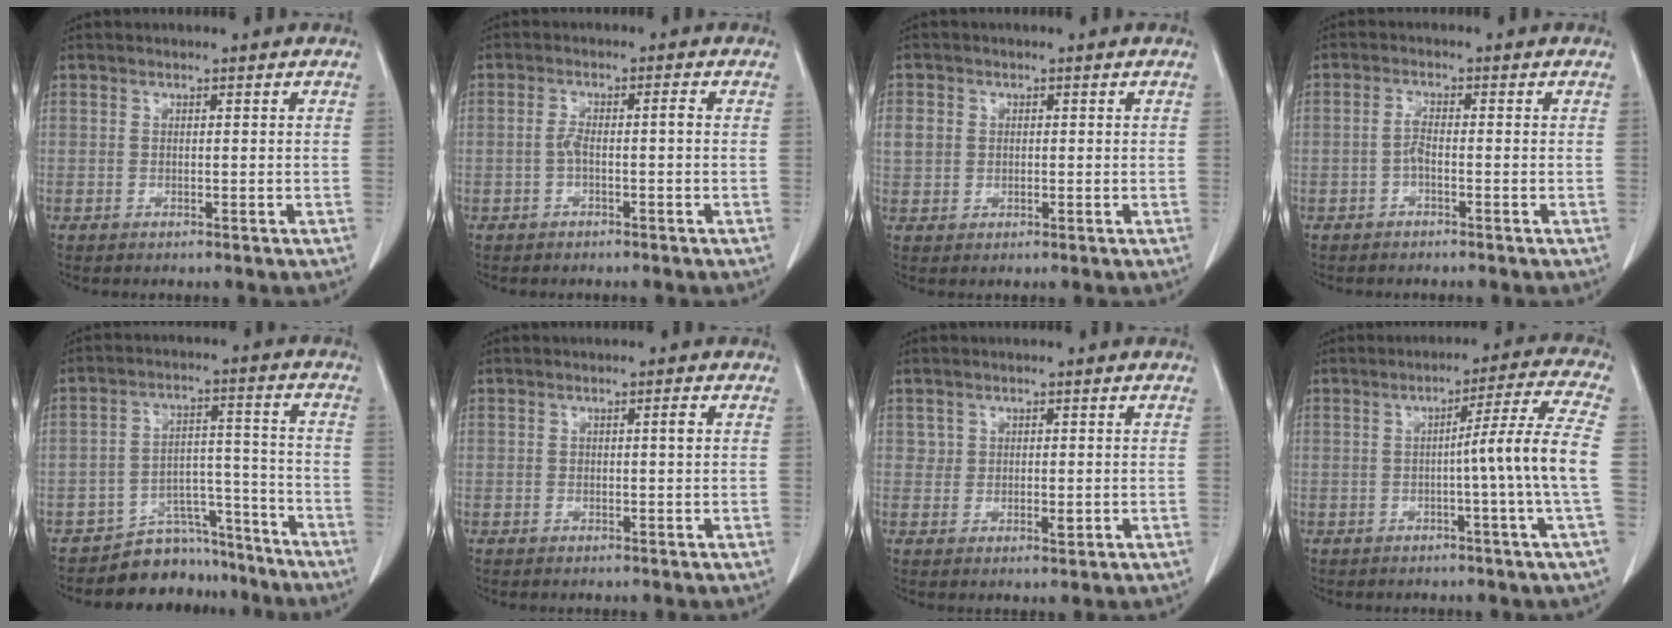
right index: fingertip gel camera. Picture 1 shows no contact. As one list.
[{"total": 2.7, "force": [-0.6, 0.4, 2.6], "torque": [-0.049, 0.010, -0.010]}, {"total": 3.3, "force": [0.5, 3.0, 1.3], "torque": [-0.027, 0.012, 0.015]}, {"total": 1.8, "force": [-0.8, 0.4, 1.6], "torque": [-0.031, 0.003, -0.017]}, {"total": 8.8, "force": [-7.9, 3.9, 0.0], "torque": [0.023, 0.067, -0.121]}, {"total": 1.2, "force": [0.2, 0.1, 1.2], "torque": [-0.018, 0.002, 0.004]}, {"total": 2.0, "force": [0.4, 1.7, 1.0], "torque": [-0.011, -0.003, 0.008]}, {"total": 9.8, "force": [-1.1, -2.5, 9.4], "torque": [-0.129, 0.004, -0.015]}]